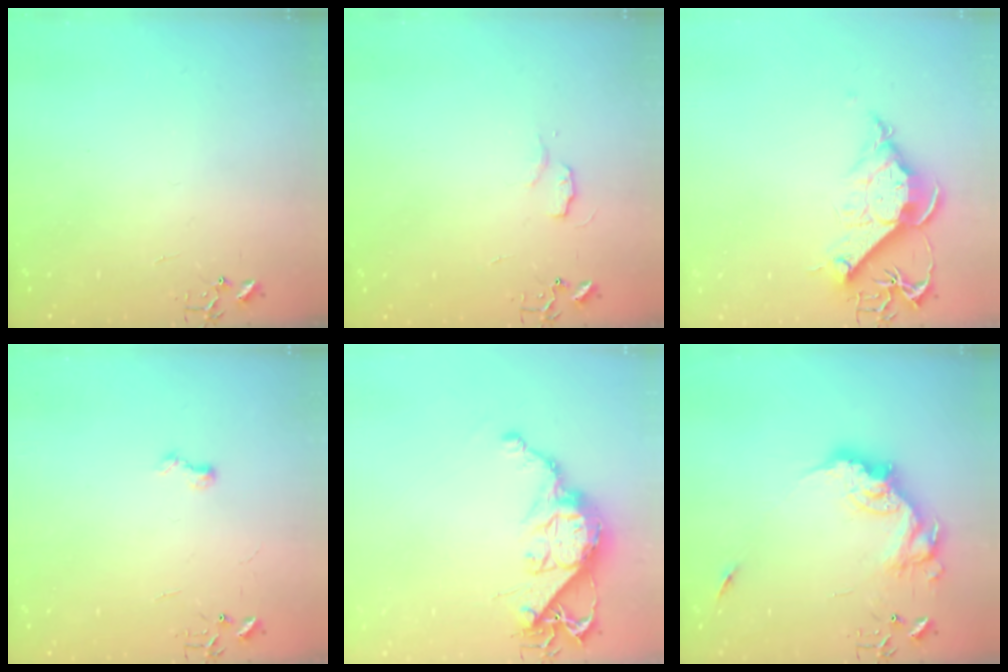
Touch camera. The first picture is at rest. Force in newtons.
{"total": 4.9, "press": 4.9, "slide": 0.6}
{"total": 12.5, "press": 12.4, "slide": 1.5}
{"total": 6.0, "press": 6.0, "slide": 0.7}
{"total": 12.8, "press": 12.7, "slide": 1.0}
{"total": 17.5, "press": 17.4, "slide": 1.9}